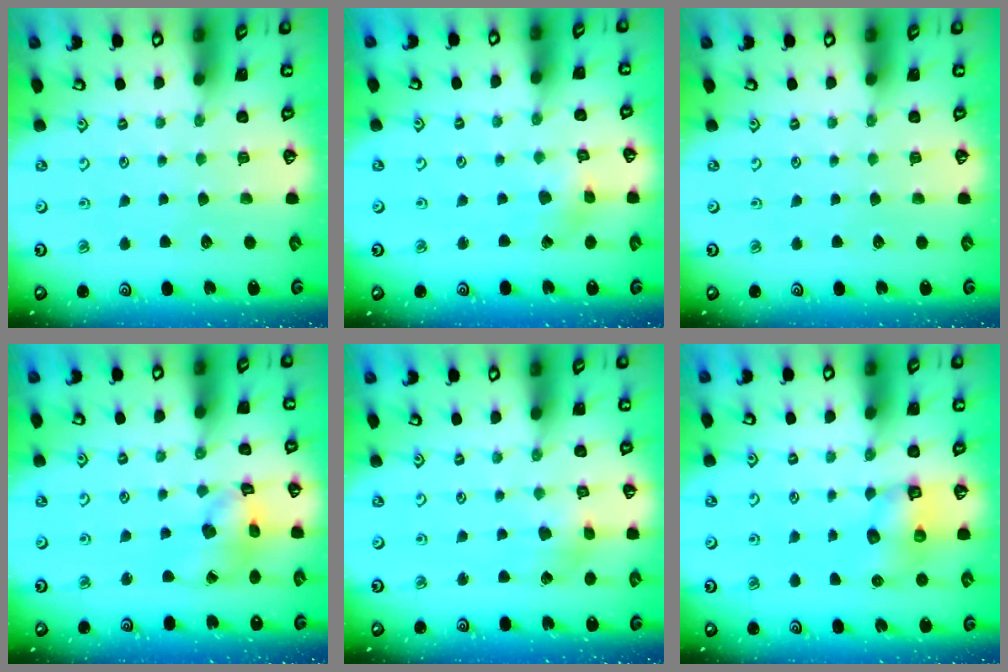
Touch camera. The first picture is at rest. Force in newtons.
{"total": 2.6, "press": 2.6, "slide": 0.1}
{"total": 0.0}
{"total": 12.0, "press": 11.9, "slide": 1.5}
{"total": 4.0, "press": 4.0, "slide": 0.6}
{"total": 9.2, "press": 9.2, "slide": 0.4}